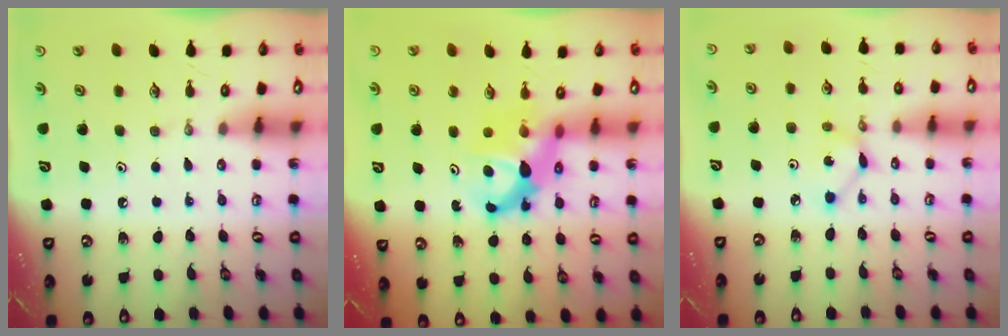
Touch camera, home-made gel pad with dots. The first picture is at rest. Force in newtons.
{"total": 7.1, "press": 7.1, "slide": 0.5}
{"total": 2.9, "press": 2.9, "slide": 0.1}